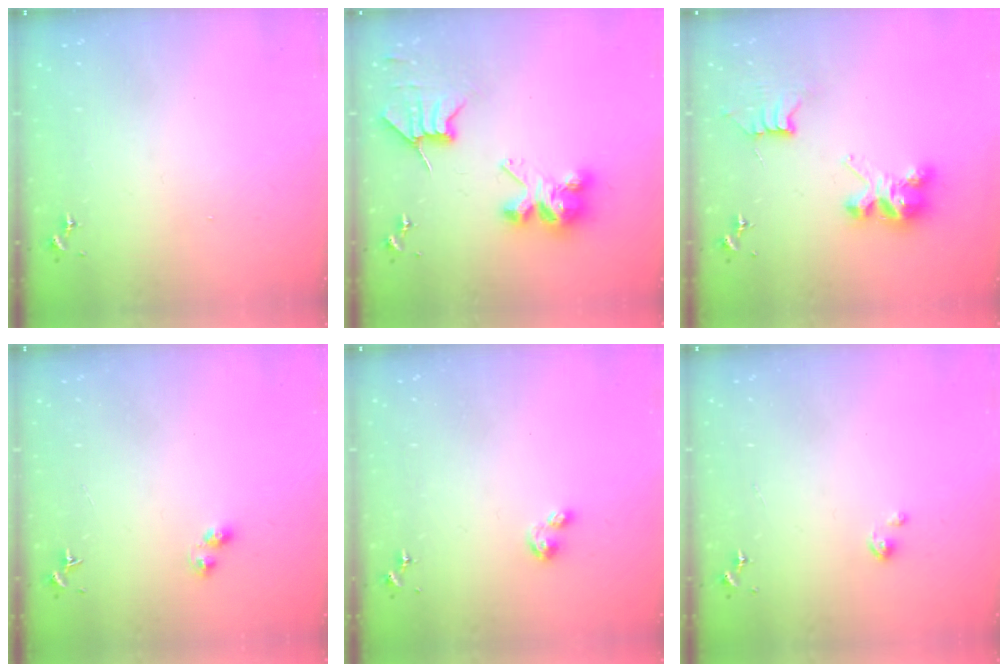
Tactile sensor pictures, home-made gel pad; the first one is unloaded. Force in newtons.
{"total": 9.2, "press": 9.2, "slide": 0.6}
{"total": 9.1, "press": 9.1, "slide": 0.6}
{"total": 3.5, "press": 3.5, "slide": 0.5}
{"total": 3.6, "press": 3.5, "slide": 0.4}
{"total": 1.4, "press": 1.4, "slide": 0.1}